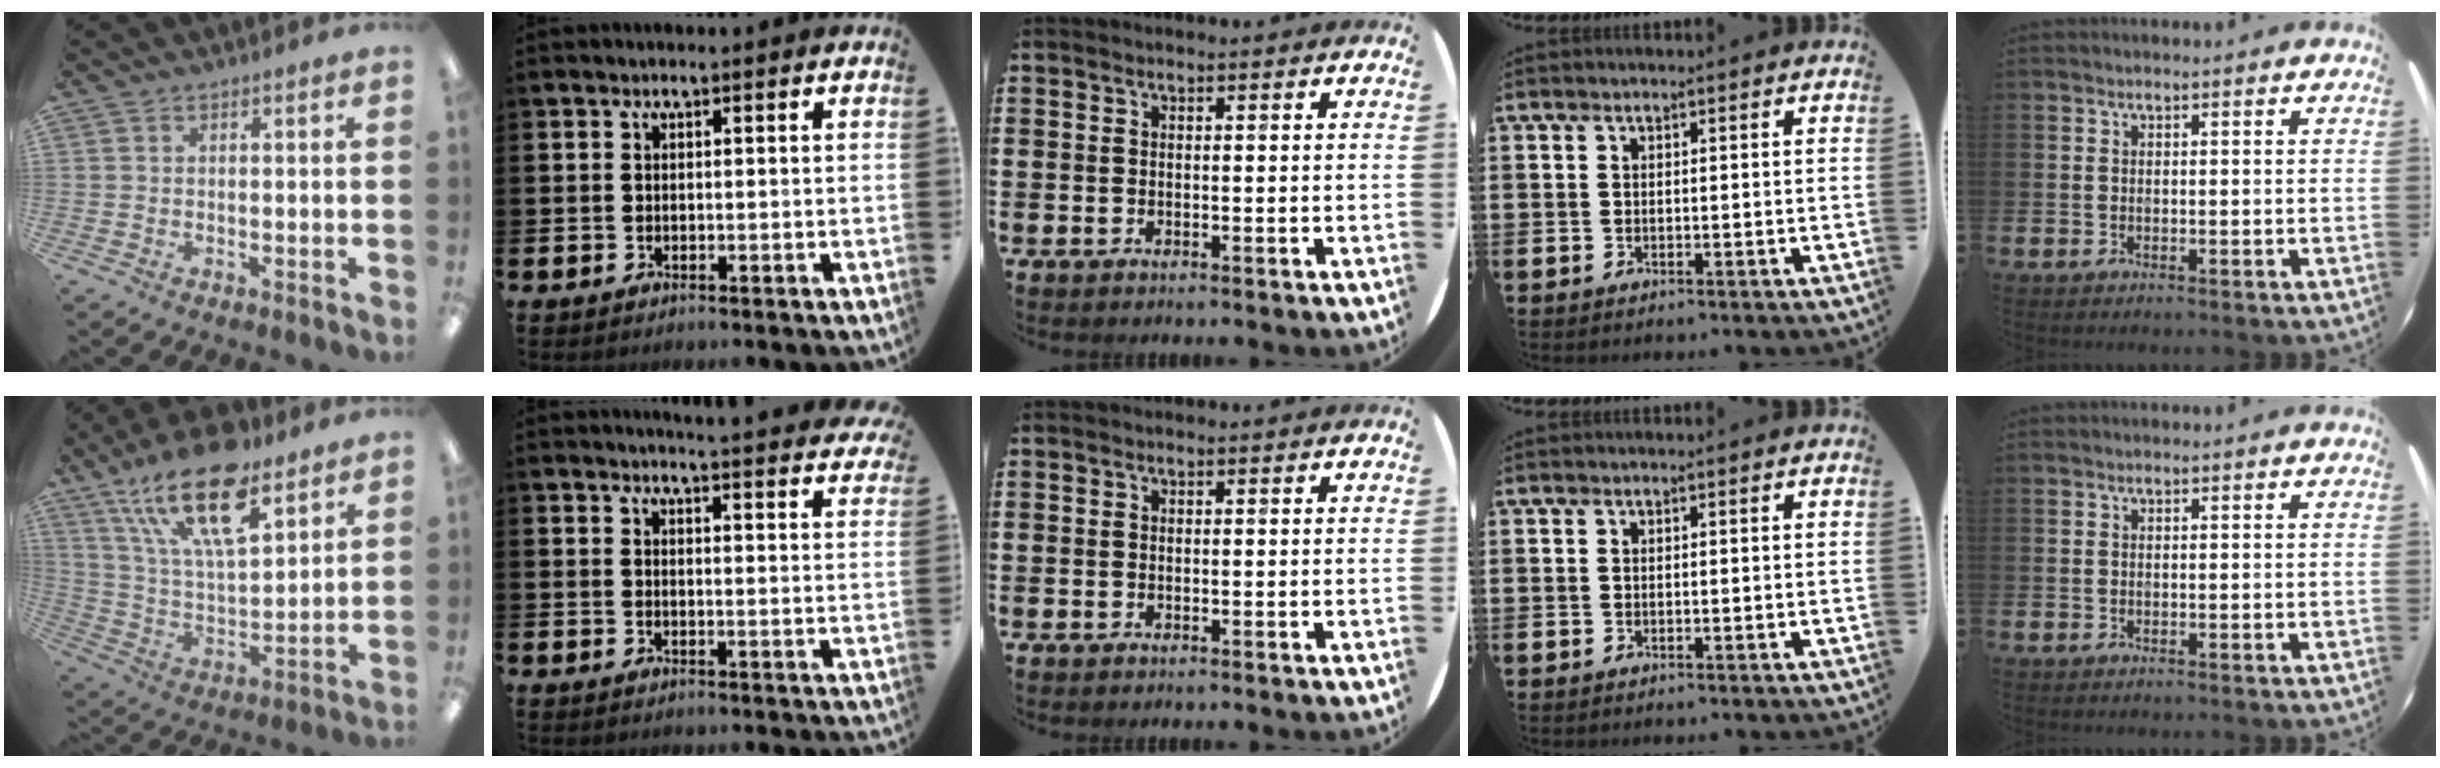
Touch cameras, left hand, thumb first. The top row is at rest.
{"thumb": {"total": 22.0, "force": [13.5, 8.9, 14.9], "torque": [-0.278, -0.065, 0.231]}, "index": {"total": 4.5, "force": [4.4, -0.4, 0.3], "torque": [0.001, -0.035, 0.076]}}